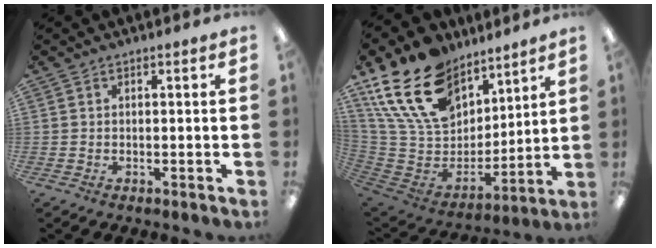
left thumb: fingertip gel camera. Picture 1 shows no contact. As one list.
[{"total": 21.9, "force": [13.3, 13.9, 10.5], "torque": [-0.231, -0.062, 0.255]}]